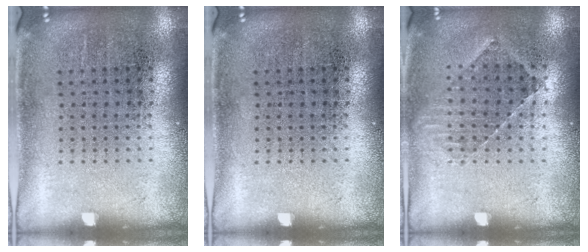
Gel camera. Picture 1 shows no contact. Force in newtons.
{"total": 0.0}
{"total": 1.0, "press": 0.9, "slide": 0.2}